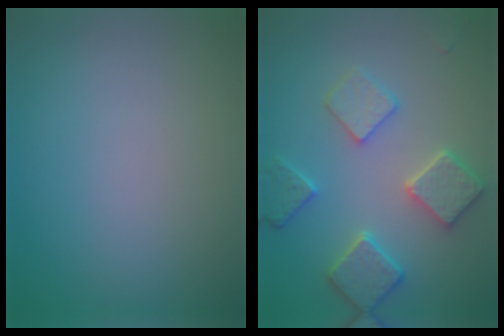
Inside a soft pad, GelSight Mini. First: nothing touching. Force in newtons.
{"total": 4.2, "press": 4.1, "slide": 0.9}